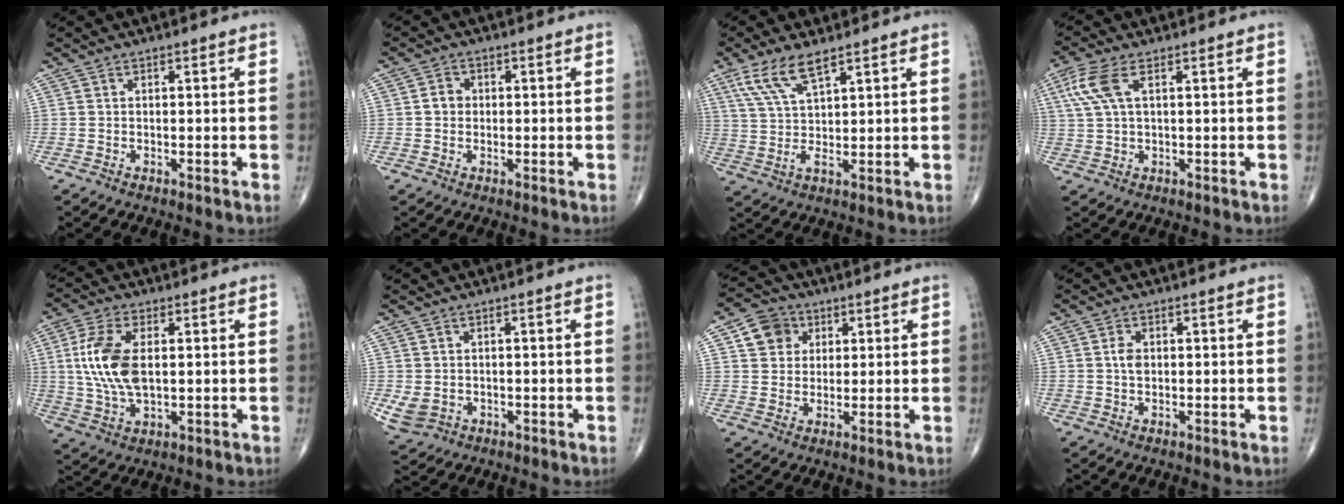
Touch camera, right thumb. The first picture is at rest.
{"total": 2.4, "force": [0.0, 2.2, 1.1], "torque": [-0.007, 0.006, -0.005]}
{"total": 7.5, "force": [4.6, 1.9, 5.6], "torque": [-0.118, -0.008, 0.100]}
{"total": 6.5, "force": [2.3, 2.7, 5.4], "torque": [-0.147, 0.013, 0.049]}
{"total": 11.5, "force": [1.3, 5.9, 9.8], "torque": [-0.209, -0.003, 0.028]}
{"total": 4.1, "force": [-0.7, 3.4, 2.2], "torque": [-0.043, -0.001, 0.001]}
{"total": 6.8, "force": [2.4, 5.9, 2.4], "torque": [-0.012, -0.002, 0.038]}
{"total": 2.1, "force": [0.2, 1.4, 1.5], "torque": [-0.021, 0.001, 0.003]}